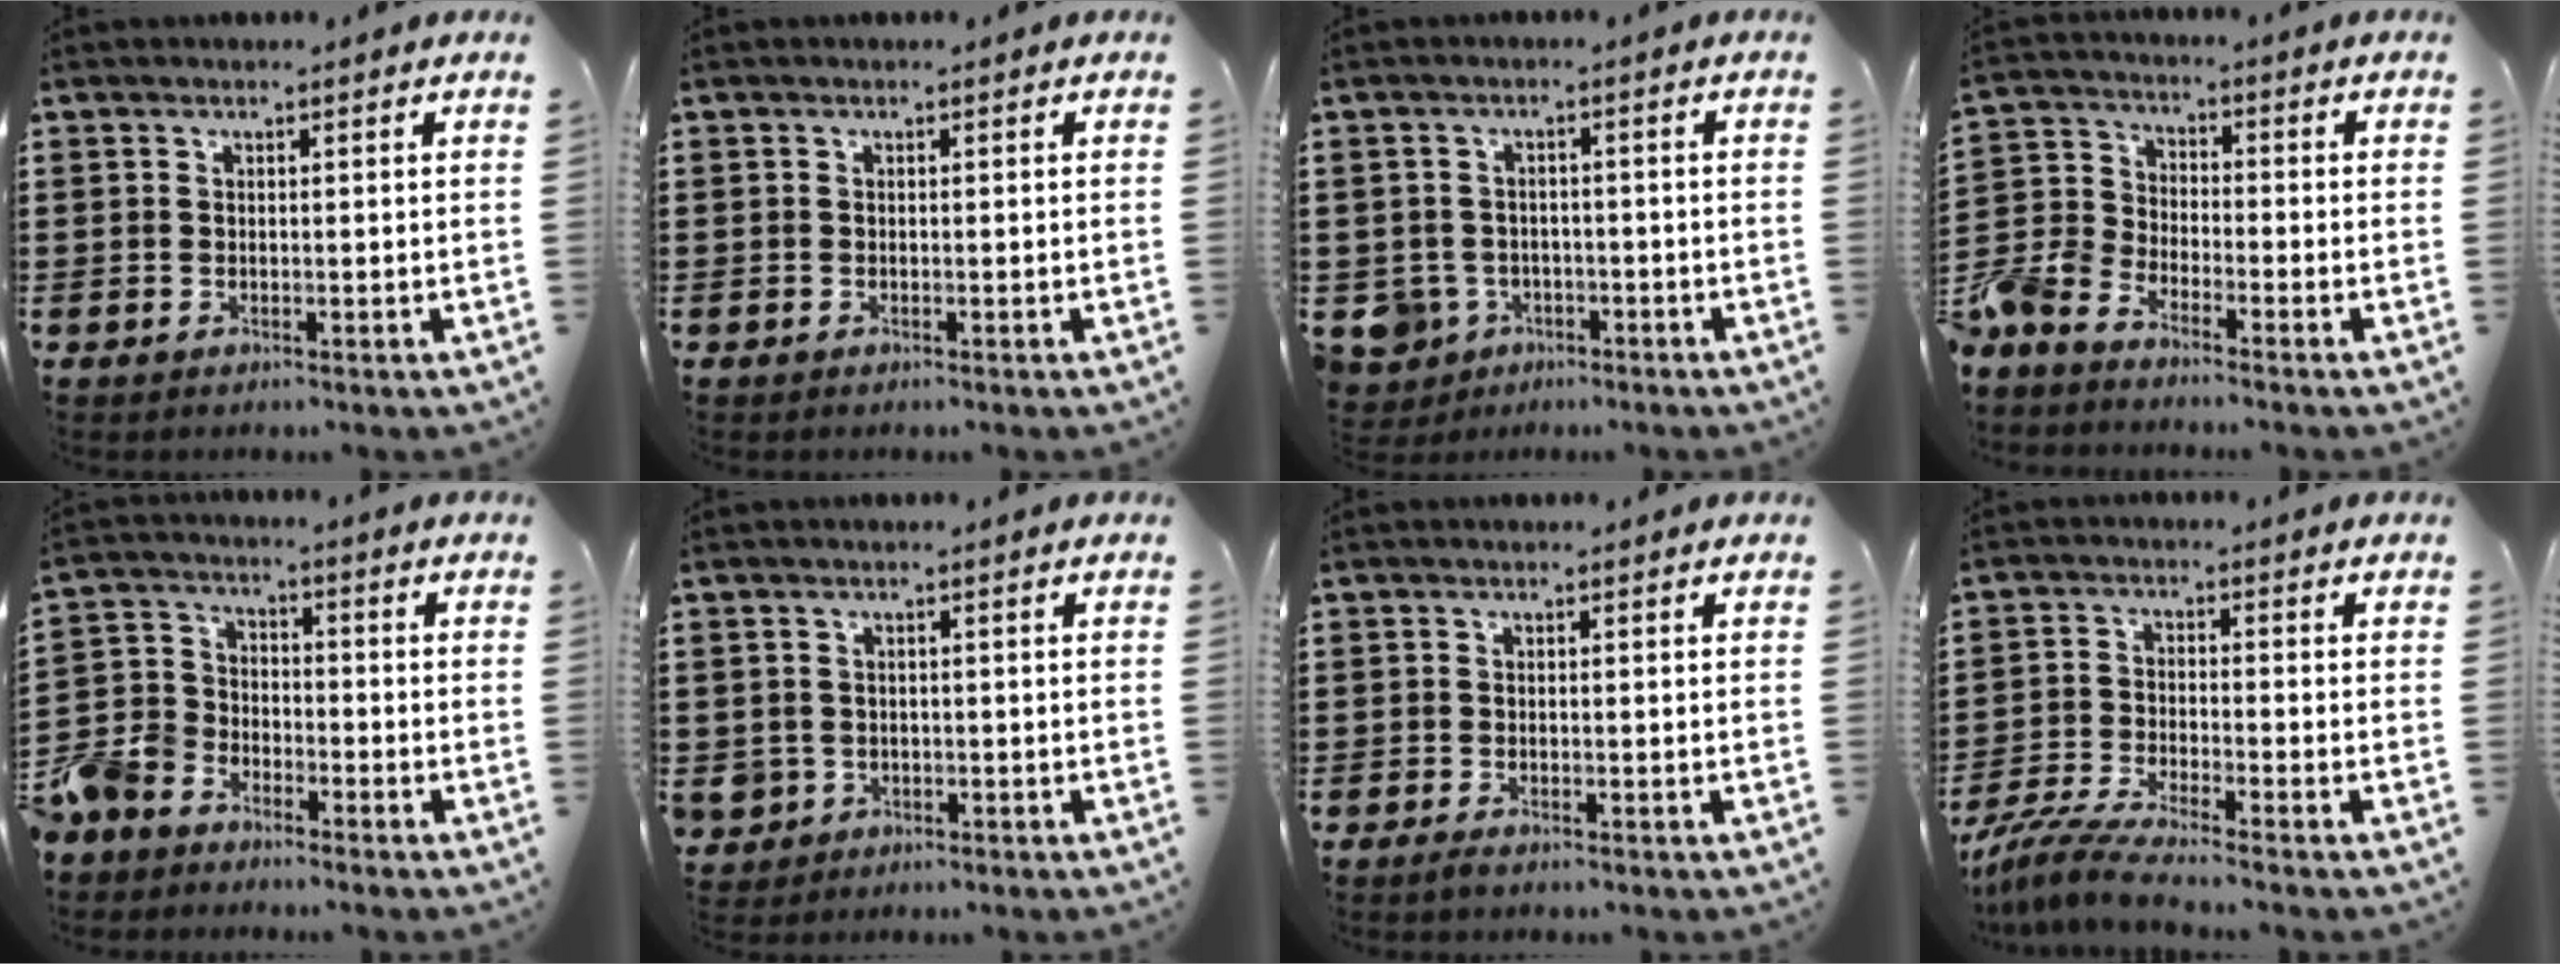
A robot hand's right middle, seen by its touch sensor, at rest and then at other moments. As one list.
[{"total": 0.0}, {"total": 3.9, "force": [-2.3, 2.9, 1.3], "torque": [-0.059, -0.005, -0.054]}, {"total": 6.5, "force": [-6.0, 2.1, 1.4], "torque": [-0.061, 0.003, -0.127]}, {"total": 6.6, "force": [-5.3, 3.9, 0.6], "torque": [-0.053, 0.006, -0.114]}, {"total": 1.7, "force": [-0.6, 1.6, 0.1], "torque": [-0.010, 0.001, -0.015]}, {"total": 0.7, "force": [-0.6, 0.2, 0.4], "torque": [-0.010, -0.004, -0.011]}, {"total": 5.2, "force": [-4.7, -0.1, 2.2], "torque": [-0.066, -0.021, -0.098]}]